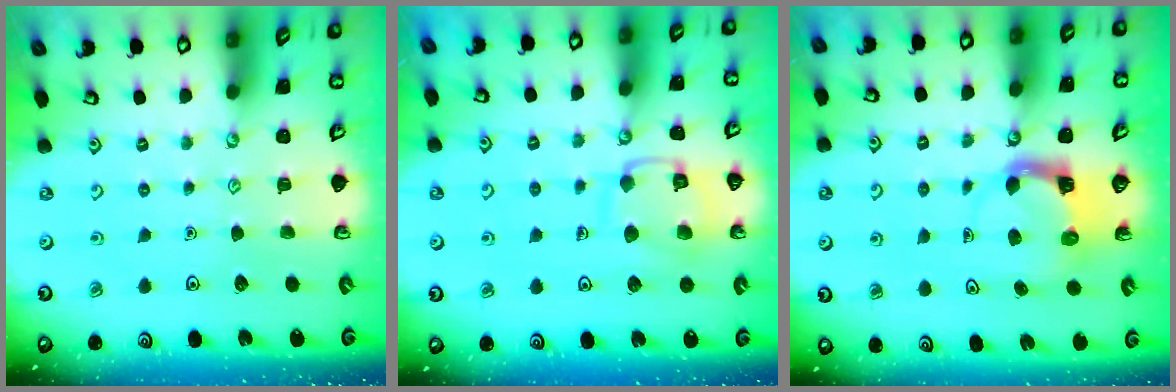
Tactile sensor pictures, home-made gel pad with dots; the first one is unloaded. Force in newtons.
{"total": 12.4, "press": 12.4, "slide": 1.0}
{"total": 4.0, "press": 3.9, "slide": 0.4}